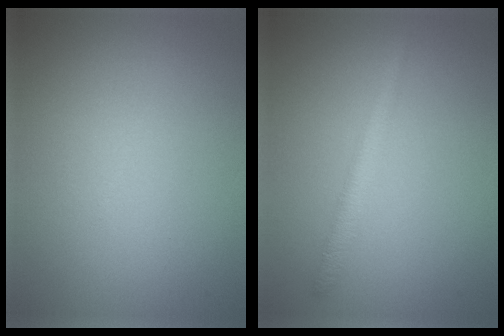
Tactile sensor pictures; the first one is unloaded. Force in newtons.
{"total": 2.0, "press": 2.0, "slide": 0.1}